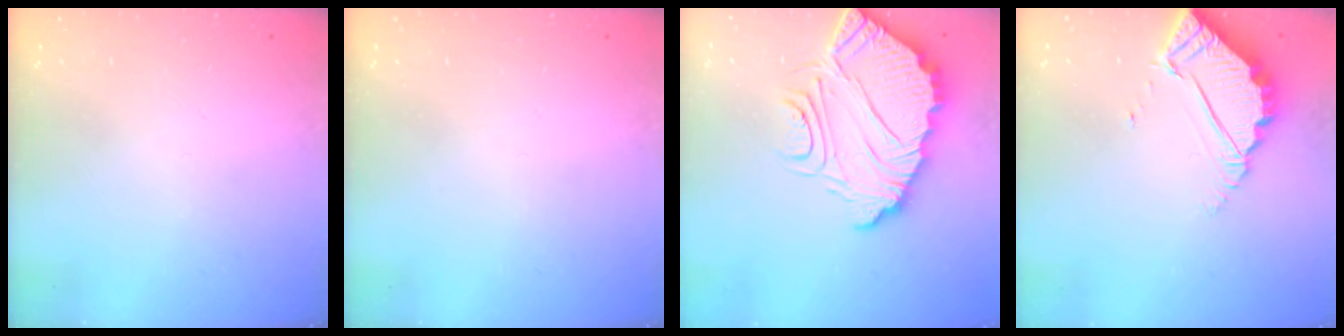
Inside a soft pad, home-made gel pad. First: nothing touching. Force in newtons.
{"total": 0.0}
{"total": 11.7, "press": 11.7, "slide": 0.9}
{"total": 4.2, "press": 4.2, "slide": 0.3}